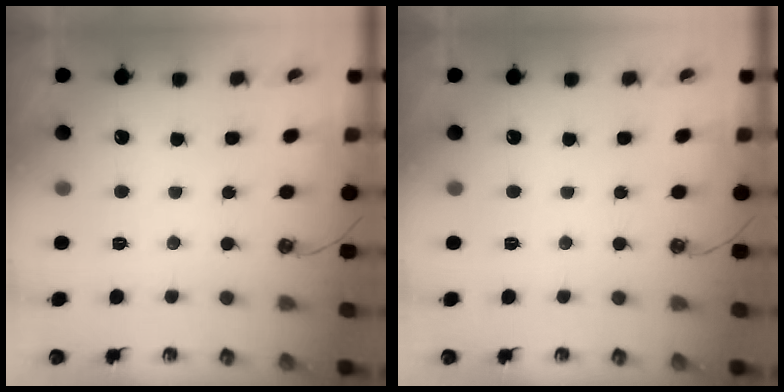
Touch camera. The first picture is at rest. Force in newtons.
{"total": 0.0}